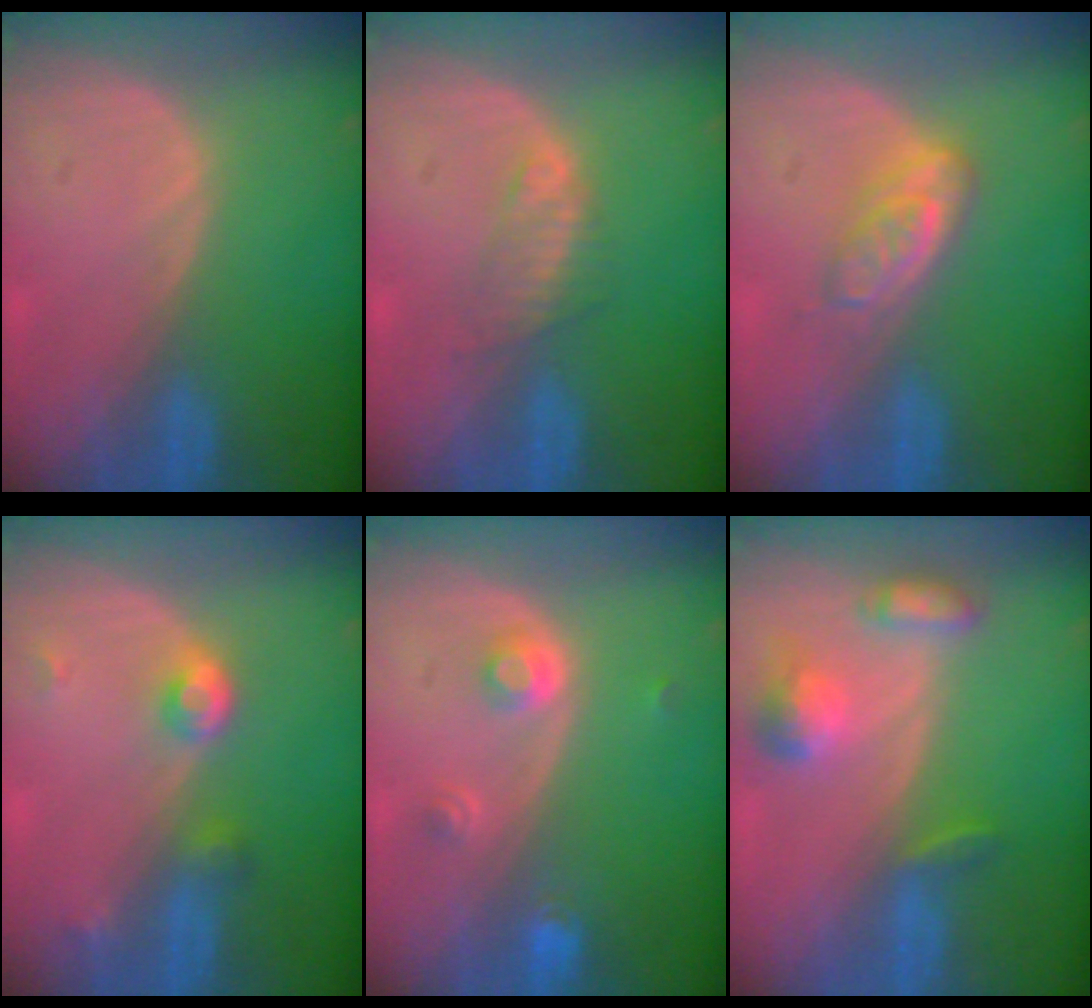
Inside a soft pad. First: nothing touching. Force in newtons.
{"total": 2.5, "press": 2.4, "slide": 0.3}
{"total": 4.9, "press": 4.3, "slide": 2.4}
{"total": 3.8, "press": 3.6, "slide": 1.3}
{"total": 3.1, "press": 2.8, "slide": 1.2}
{"total": 5.7, "press": 5.4, "slide": 2.0}